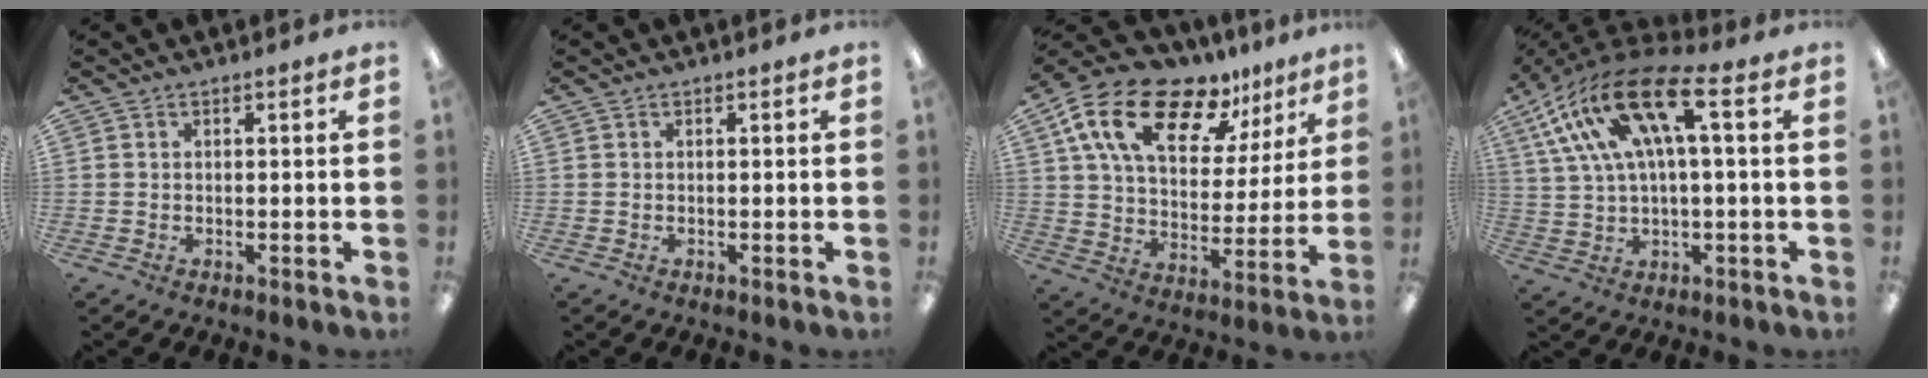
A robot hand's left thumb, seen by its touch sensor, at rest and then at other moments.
{"total": 0.0}
{"total": 19.6, "force": [12.7, 10.0, 11.1], "torque": [-0.199, -0.069, 0.225]}
{"total": 19.6, "force": [8.2, 7.5, 16.1], "torque": [-0.344, -0.026, 0.136]}